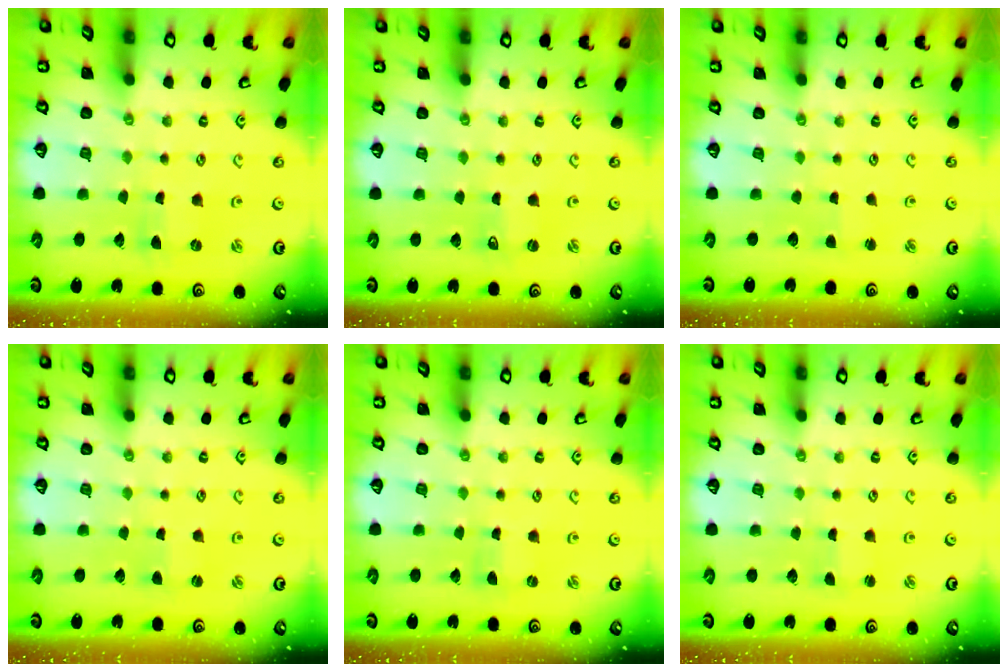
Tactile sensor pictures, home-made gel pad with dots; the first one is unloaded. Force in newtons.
{"total": 0.7, "press": 0.7, "slide": 0.0}
{"total": 1.1, "press": 1.1, "slide": 0.1}
{"total": 1.5, "press": 1.4, "slide": 0.2}
{"total": 0.0}
{"total": 0.6, "press": 0.6, "slide": 0.0}